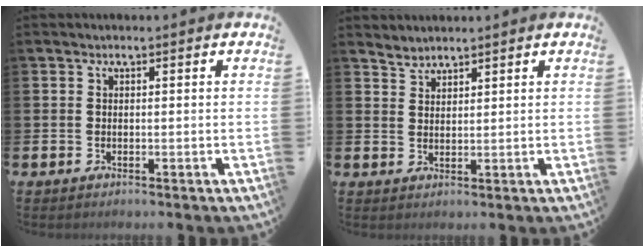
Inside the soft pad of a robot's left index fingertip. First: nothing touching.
{"total": 2.2, "force": [2.1, 0.3, -0.4], "torque": [0.006, -0.007, 0.040]}